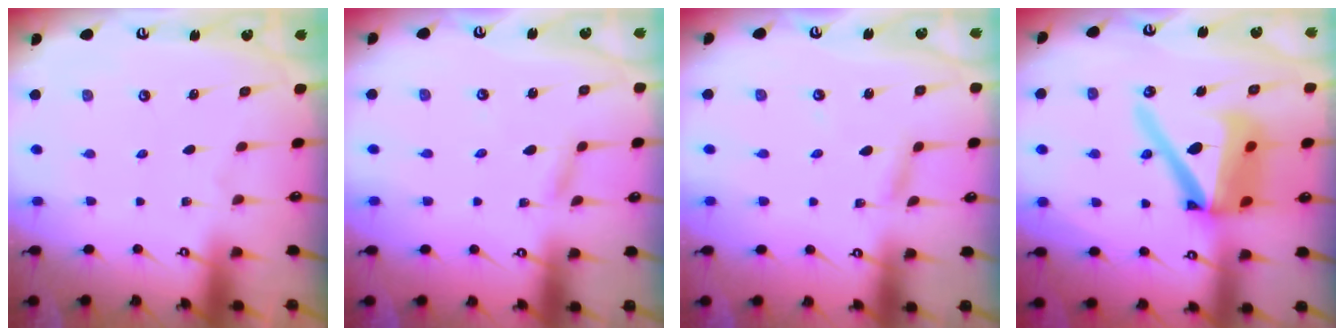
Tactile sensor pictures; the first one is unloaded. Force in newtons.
{"total": 2.3, "press": 2.3, "slide": 0.2}
{"total": 2.9, "press": 2.9, "slide": 0.1}
{"total": 18.0, "press": 17.9, "slide": 2.3}